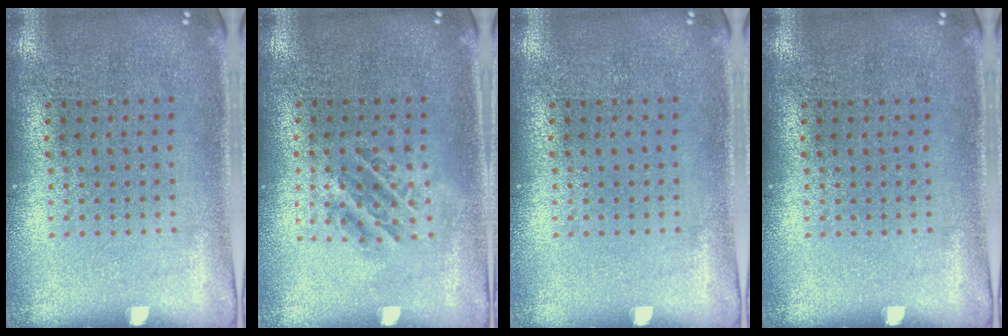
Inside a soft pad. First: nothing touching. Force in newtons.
{"total": 1.1, "press": 1.0, "slide": 0.4}
{"total": 0.0}
{"total": 0.0}